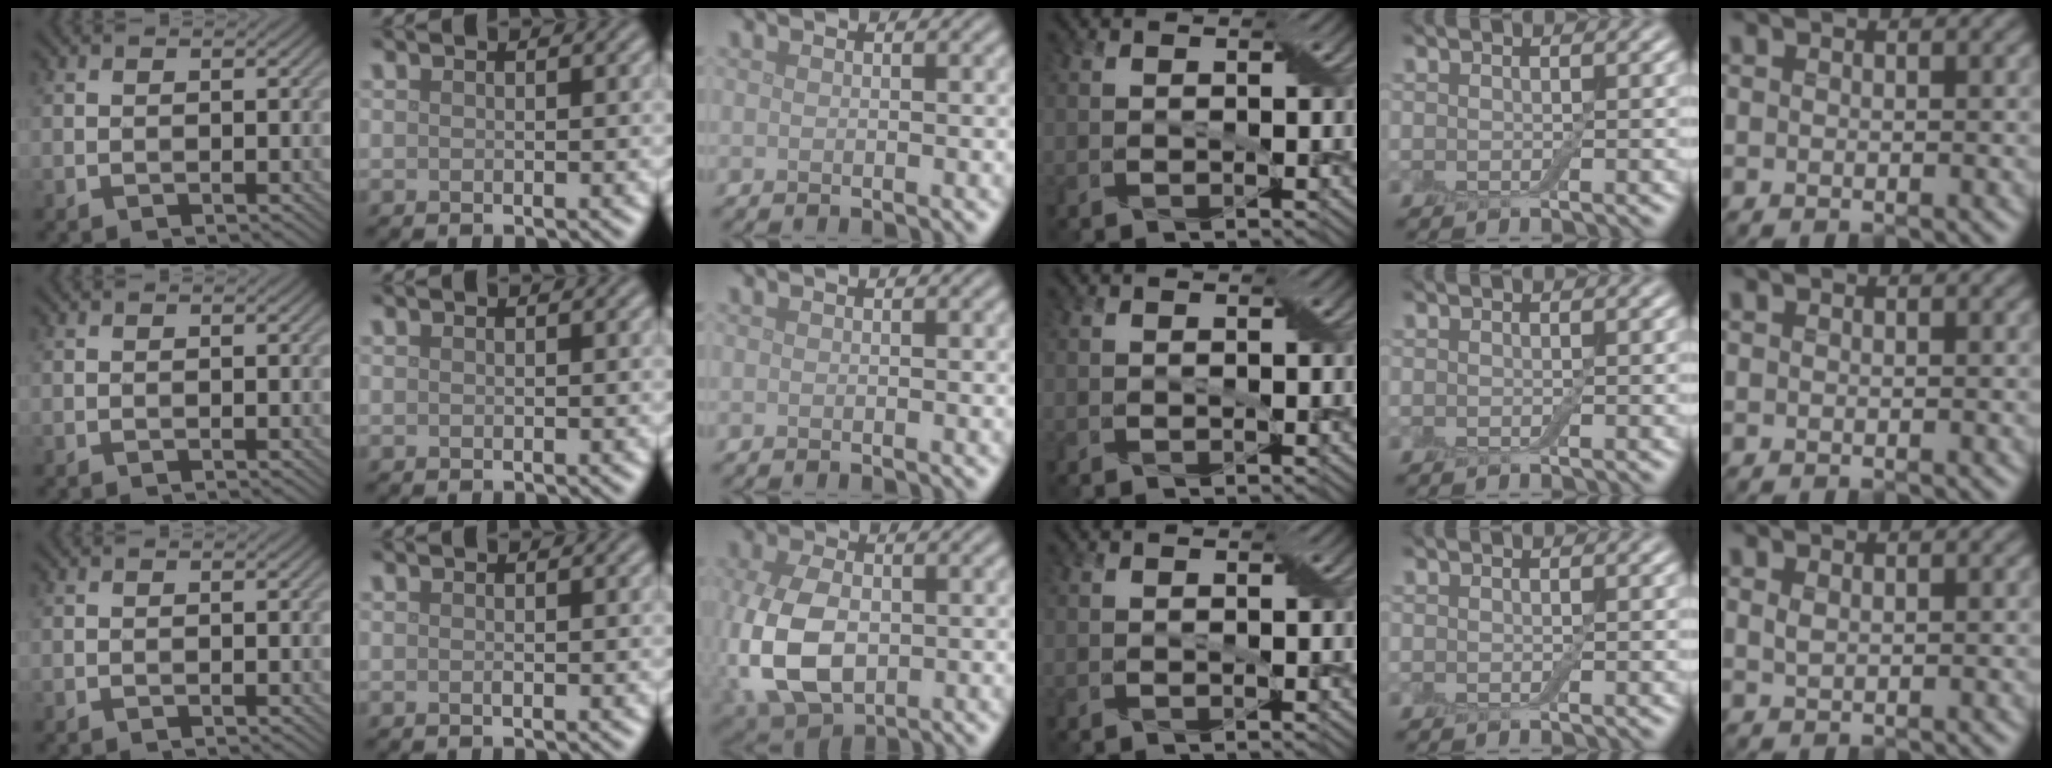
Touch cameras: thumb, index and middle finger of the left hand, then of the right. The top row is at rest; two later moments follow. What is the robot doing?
{"motion": "extract", "object": "drawer"}